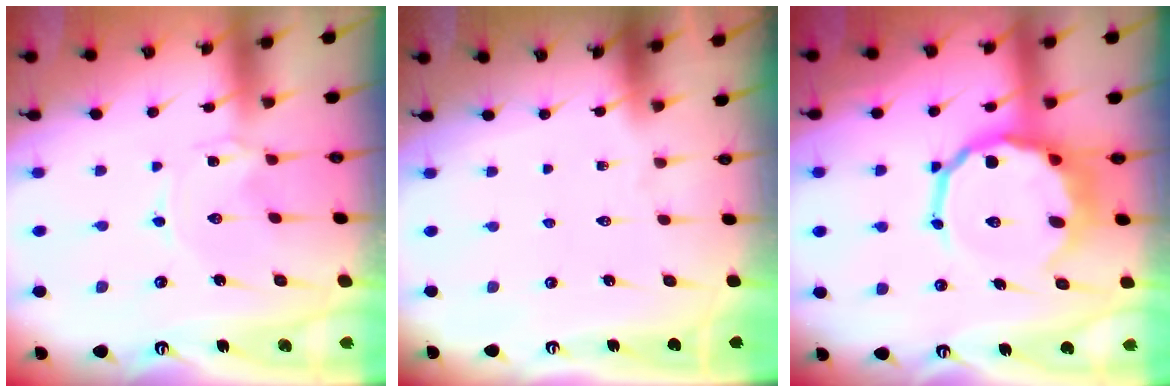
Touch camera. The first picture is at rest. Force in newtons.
{"total": 0.0}
{"total": 13.1, "press": 12.7, "slide": 3.5}